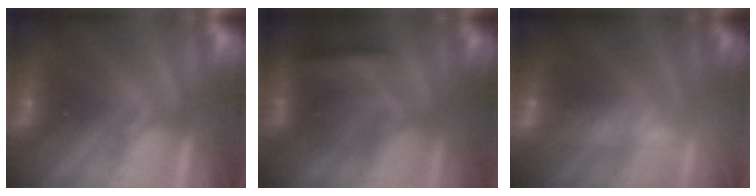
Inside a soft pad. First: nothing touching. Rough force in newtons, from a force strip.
{"total": 3.6}
{"total": 2.5}